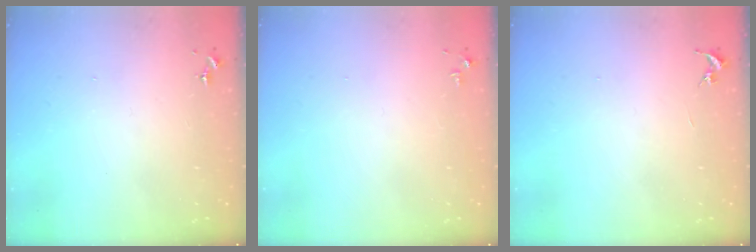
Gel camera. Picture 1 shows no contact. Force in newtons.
{"total": 2.8, "press": 2.8, "slide": 0.4}
{"total": 0.0}